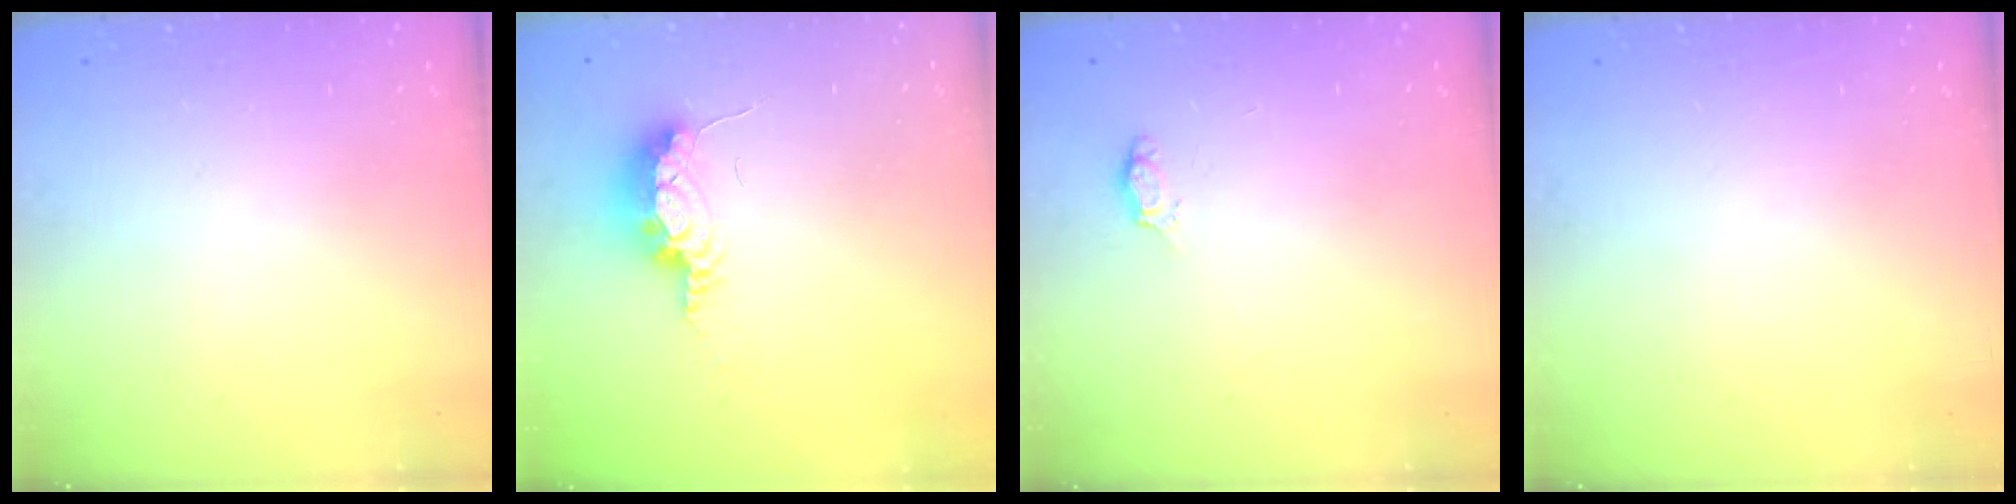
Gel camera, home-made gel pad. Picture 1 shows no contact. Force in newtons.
{"total": 12.0, "press": 9.0, "slide": 8.0}
{"total": 2.8, "press": 2.7, "slide": 0.4}
{"total": 0.0}